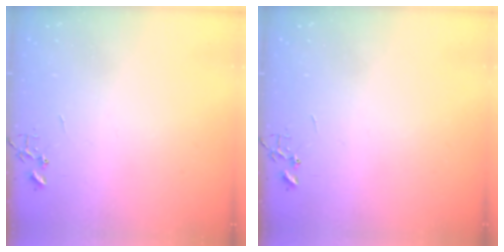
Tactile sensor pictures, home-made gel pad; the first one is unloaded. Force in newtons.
{"total": 0.0}